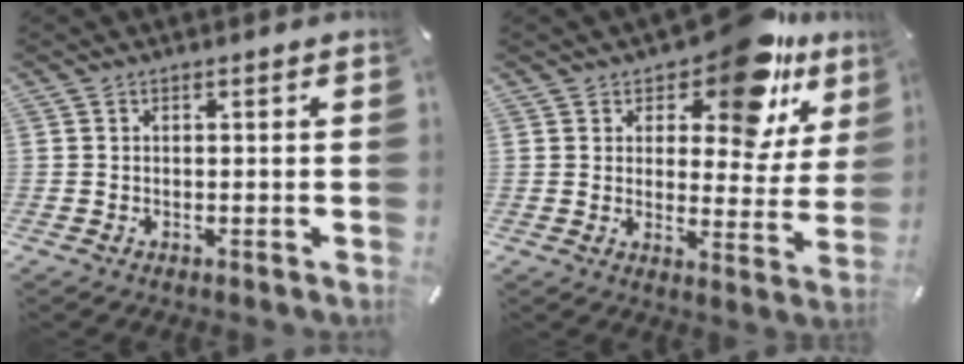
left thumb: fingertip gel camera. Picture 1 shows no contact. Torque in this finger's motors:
{"motor_torque": [2.13, 2.54, 1.65, -1.12, 0.05]}